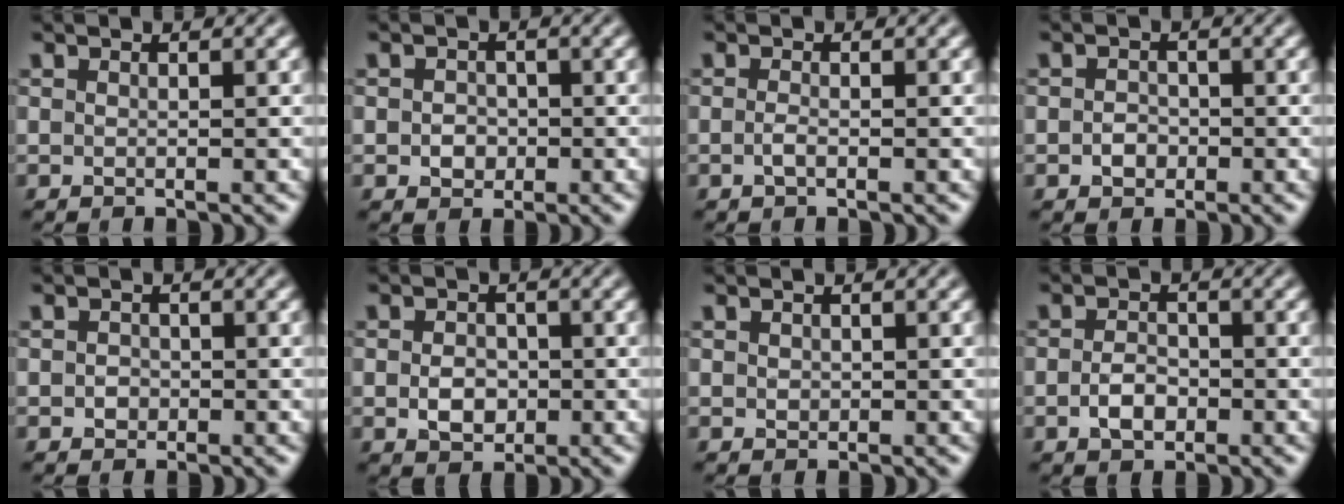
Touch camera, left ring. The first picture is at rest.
{"total": 1.8, "force": [-0.3, 1.6, 0.8], "torque": [-0.012, -0.002, -0.009]}
{"total": 0.9, "force": [-0.4, 0.3, 0.7], "torque": [-0.018, 0.000, -0.008]}
{"total": 1.5, "force": [-0.5, 1.3, 0.7], "torque": [-0.011, -0.001, -0.011]}
{"total": 1.2, "force": [-0.2, 1.0, 0.4], "torque": [-0.005, -0.003, -0.007]}
{"total": 2.9, "force": [-0.6, 2.2, 1.8], "torque": [-0.031, -0.002, -0.014]}
{"total": 0.7, "force": [0.1, 0.6, 0.3], "torque": [-0.005, -0.002, 0.000]}
{"total": 2.5, "force": [-0.8, 1.7, 1.7], "torque": [-0.035, 0.000, -0.018]}